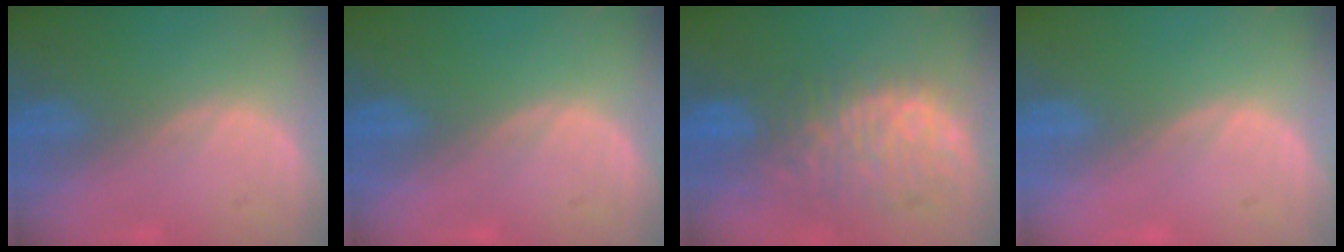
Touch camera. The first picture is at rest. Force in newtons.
{"total": 0.0}
{"total": 10.7, "press": 9.4, "slide": 5.2}
{"total": 0.0}